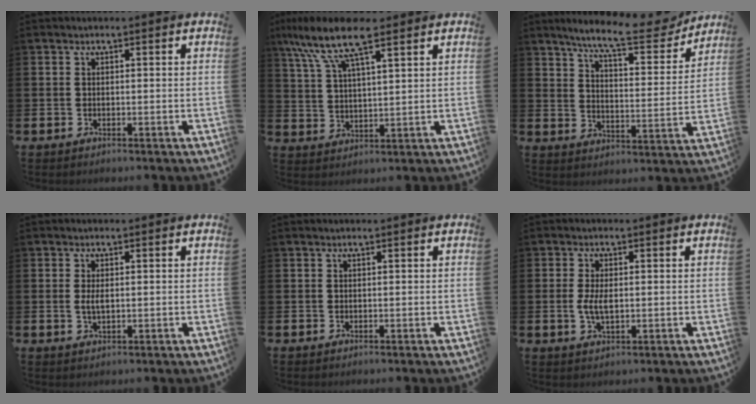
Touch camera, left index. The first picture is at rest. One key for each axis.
{"total": 10.2, "fx": 7.7, "fy": 2.4, "fz": 6.3, "tx": -0.140, "ty": -0.017, "tz": 0.138}
{"total": 10.0, "fx": 8.7, "fy": 1.6, "fz": 4.5, "tx": -0.096, "ty": -0.053, "tz": 0.146}
{"total": 1.9, "fx": 0.2, "fy": 0.8, "fz": 1.7, "tx": -0.032, "ty": 0.003, "tz": 0.001}
{"total": 0.0}
{"total": 3.2, "fx": 0.0, "fy": 1.5, "fz": 2.9, "tx": -0.046, "ty": 0.001, "tz": -0.004}